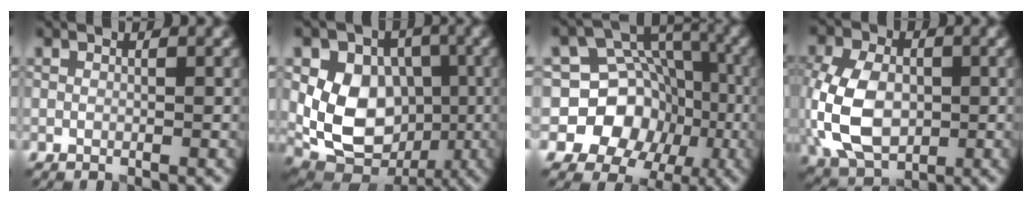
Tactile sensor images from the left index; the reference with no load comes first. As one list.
[{"total": 10.8, "force": [-0.2, 8.4, 6.7], "torque": [-0.106, -0.011, -0.007]}, {"total": 9.8, "force": [-2.6, 9.0, 3.1], "torque": [-0.045, 0.021, -0.073]}, {"total": 9.2, "force": [-0.9, 6.4, 6.6], "torque": [-0.158, -0.003, -0.022]}]